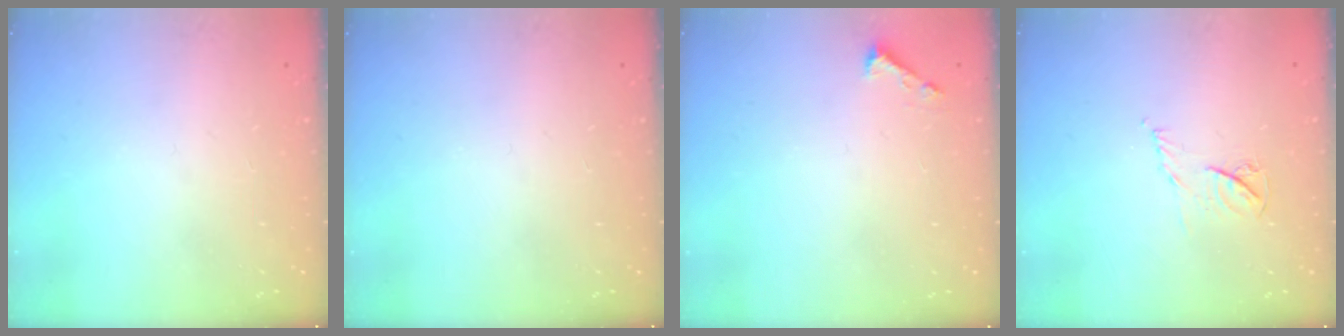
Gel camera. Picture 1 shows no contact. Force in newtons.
{"total": 0.0}
{"total": 1.6, "press": 1.6, "slide": 0.1}
{"total": 4.4, "press": 4.3, "slide": 0.6}